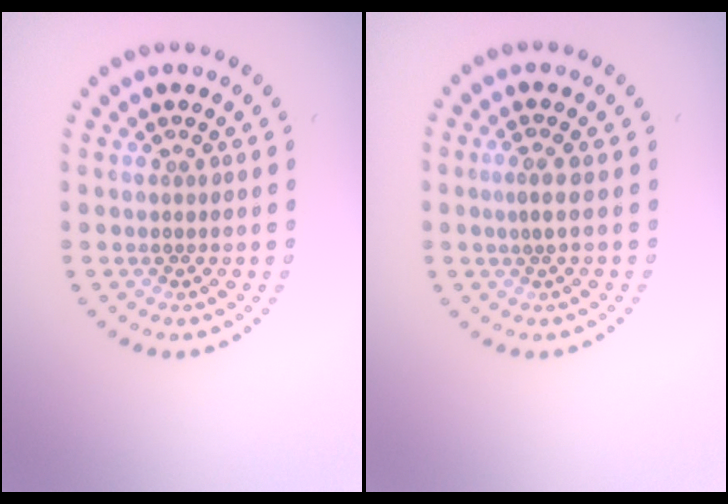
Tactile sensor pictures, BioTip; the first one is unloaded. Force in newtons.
{"total": 1.2, "press": 0.6, "slide": 1.0}